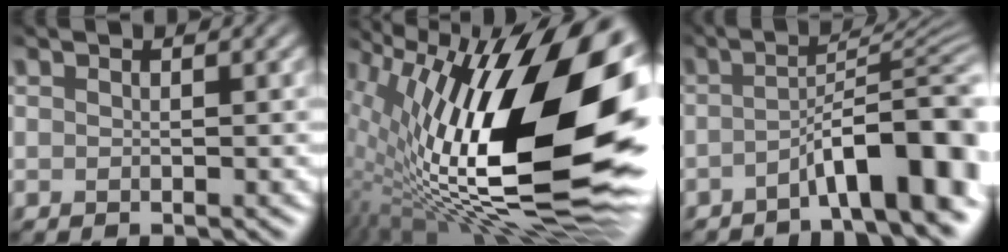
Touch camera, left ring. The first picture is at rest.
{"total": 20.9, "force": [3.0, 9.1, 18.6], "torque": [-0.301, 0.001, 0.043]}
{"total": 8.5, "force": [-3.6, 1.7, 7.6], "torque": [-0.100, 0.022, -0.063]}